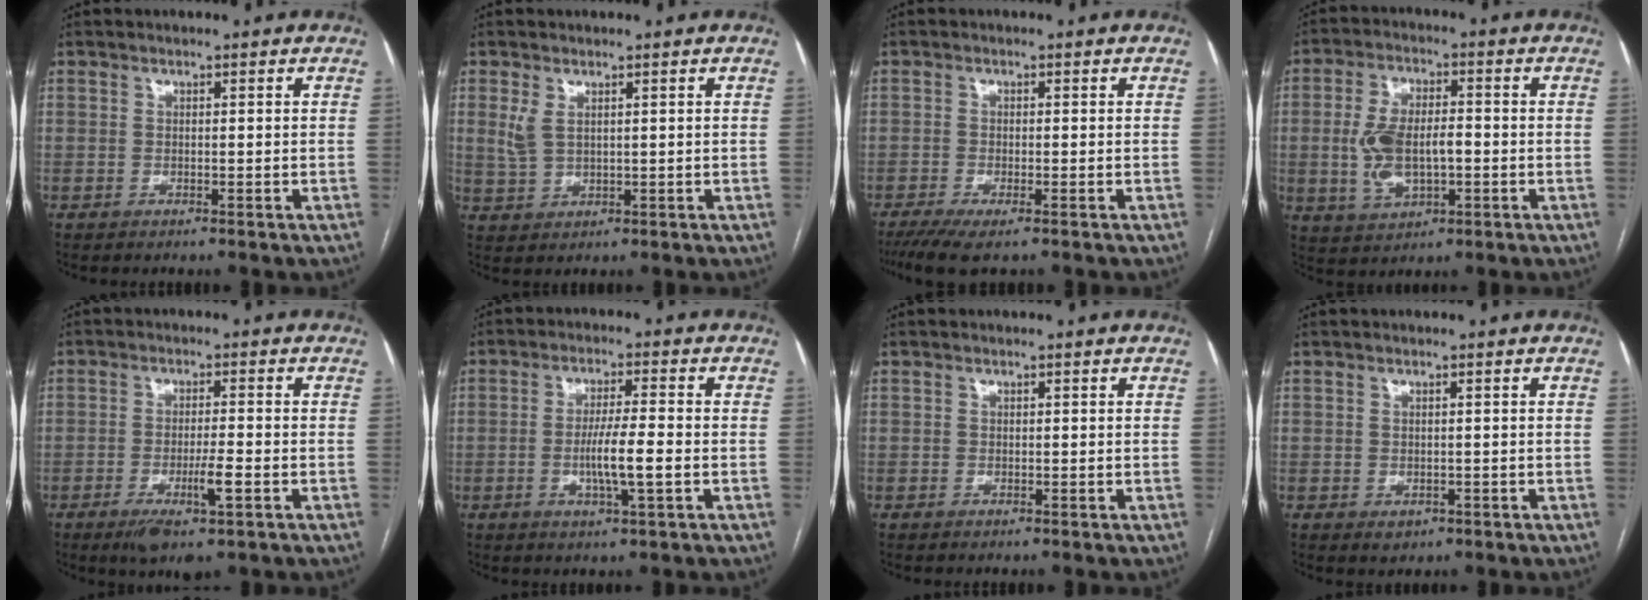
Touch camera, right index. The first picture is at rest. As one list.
[{"total": 2.9, "force": [1.2, 1.4, 2.2], "torque": [-0.053, 0.005, 0.033]}, {"total": 5.1, "force": [-3.6, 0.9, 3.5], "torque": [-0.060, -0.013, -0.060]}, {"total": 9.2, "force": [-1.1, 4.5, 8.0], "torque": [-0.165, 0.013, -0.011]}, {"total": 6.4, "force": [-2.8, 0.5, 5.8], "torque": [-0.105, -0.013, -0.044]}, {"total": 6.1, "force": [-1.4, 0.1, 5.9], "torque": [-0.110, -0.006, -0.024]}, {"total": 0.0}, {"total": 1.6, "force": [-0.5, 1.3, 0.7], "torque": [-0.009, 0.000, 0.001]}]